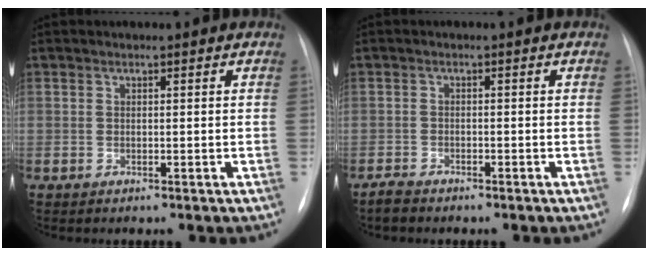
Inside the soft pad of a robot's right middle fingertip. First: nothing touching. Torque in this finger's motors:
{"motor_torque": [0.01, -0.15, 0.03, 0.02]}